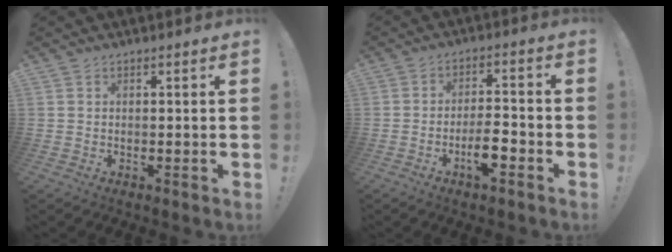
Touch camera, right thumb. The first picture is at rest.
{"total": 7.2, "force": [-3.6, 2.0, 5.9], "torque": [-0.106, 0.015, -0.062]}